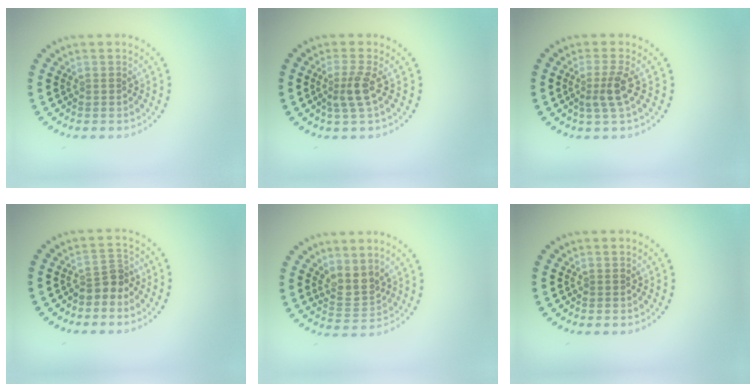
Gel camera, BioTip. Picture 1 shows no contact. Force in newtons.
{"total": 2.4, "press": 1.8, "slide": 1.6}
{"total": 2.3, "press": 1.8, "slide": 1.5}
{"total": 2.2, "press": 1.7, "slide": 1.5}
{"total": 2.5, "press": 2.0, "slide": 1.5}
{"total": 0.0}